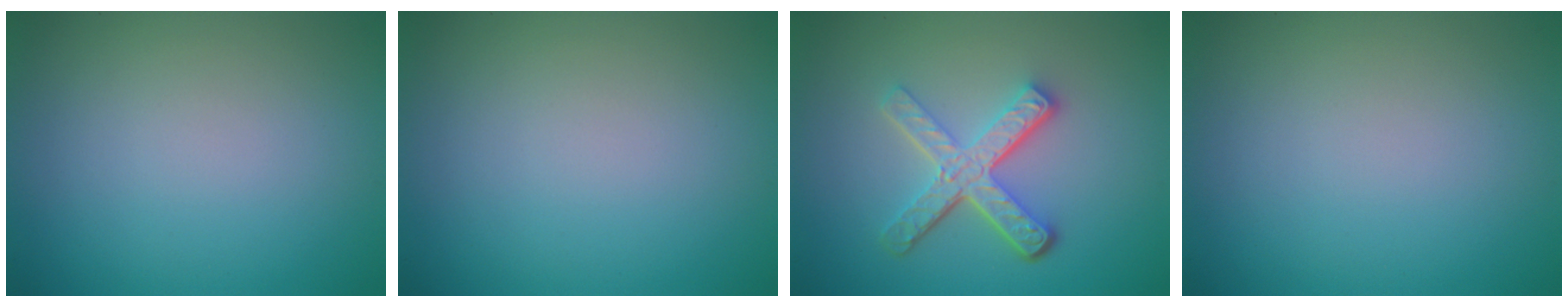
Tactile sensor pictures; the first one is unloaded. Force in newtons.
{"total": 0.0}
{"total": 5.0, "press": 3.5, "slide": 3.6}
{"total": 0.0}